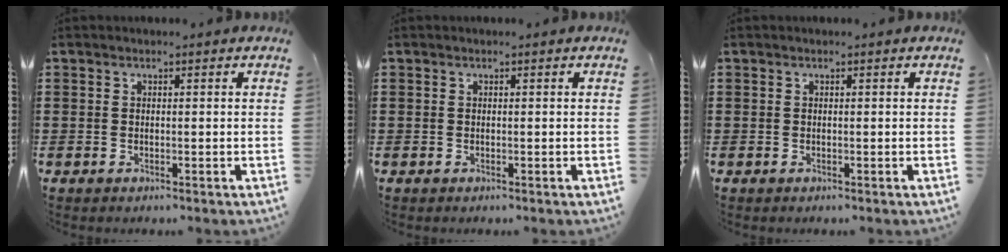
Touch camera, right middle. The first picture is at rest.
{"total": 0.0}
{"total": 0.0}